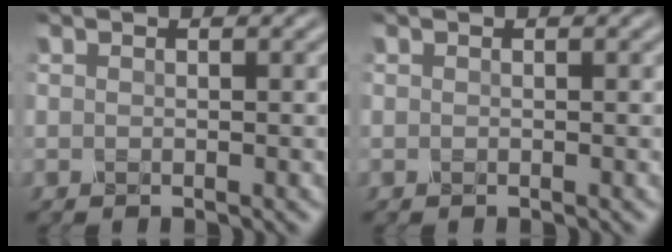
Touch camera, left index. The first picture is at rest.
{"total": 0.0}